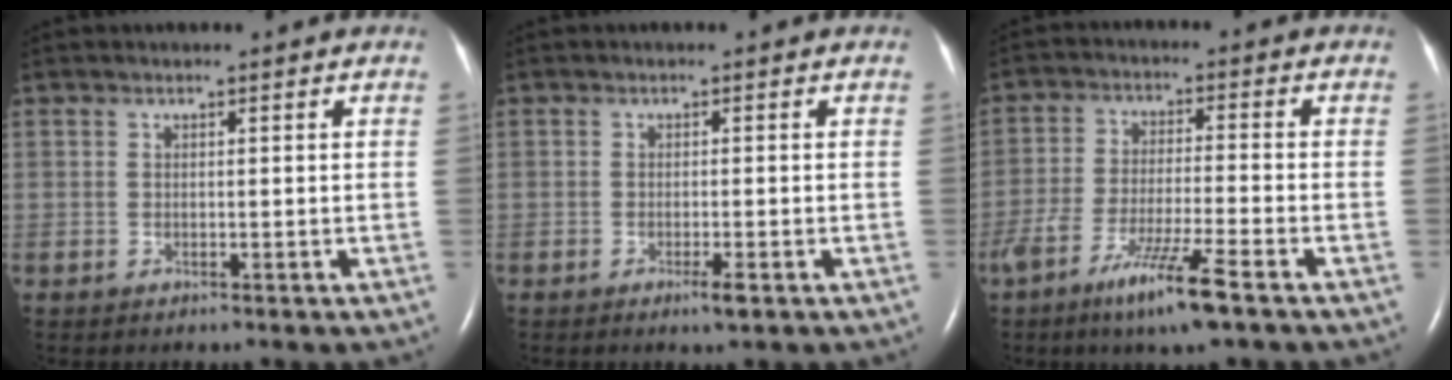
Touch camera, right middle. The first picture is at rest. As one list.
[{"total": 1.7, "force": [-0.9, 0.1, 1.4], "torque": [-0.027, -0.003, -0.014]}, {"total": 9.7, "force": [-6.0, -0.1, 7.6], "torque": [-0.150, -0.025, -0.109]}]